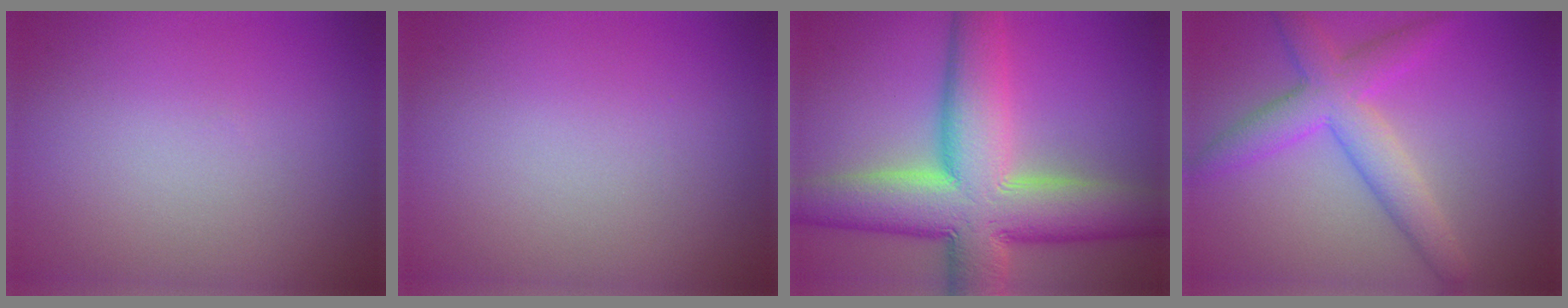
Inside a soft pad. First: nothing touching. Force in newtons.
{"total": 0.0}
{"total": 12.9, "press": 12.8, "slide": 0.7}
{"total": 5.1, "press": 5.1, "slide": 0.1}